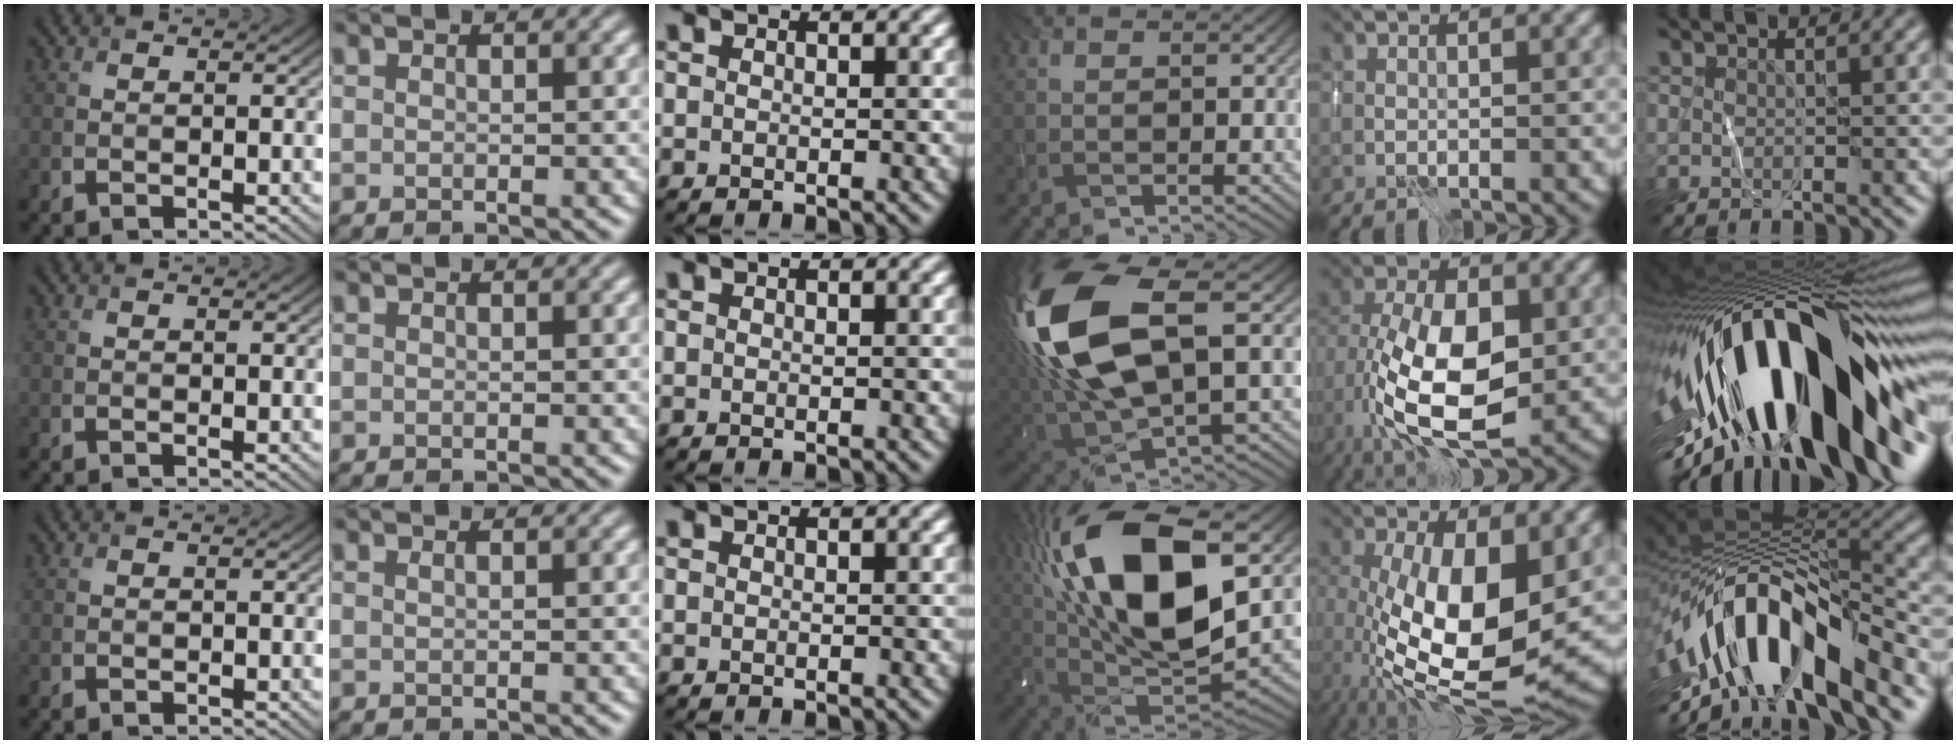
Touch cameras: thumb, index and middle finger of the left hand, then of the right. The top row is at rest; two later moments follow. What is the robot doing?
{"motion": "wipe", "object": "whiteboard"}